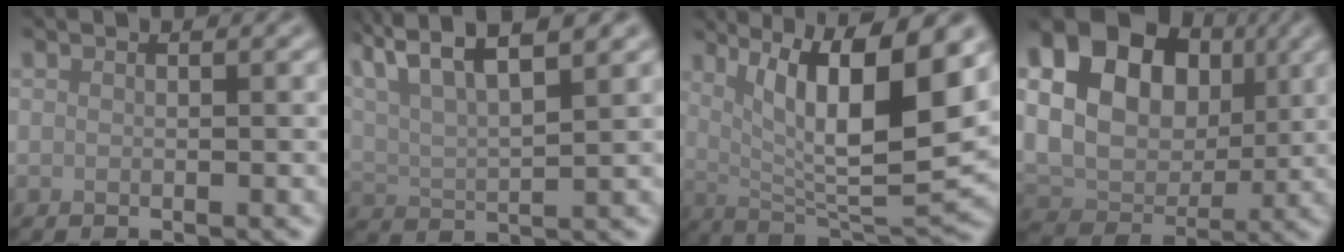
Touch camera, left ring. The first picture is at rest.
{"total": 11.2, "force": [7.2, 3.7, 7.8], "torque": [-0.140, 0.040, 0.084]}
{"total": 12.1, "force": [4.4, 3.1, 10.8], "torque": [-0.164, -0.008, 0.082]}
{"total": 19.4, "force": [6.4, 15.1, 10.4], "torque": [-0.241, 0.057, 0.108]}